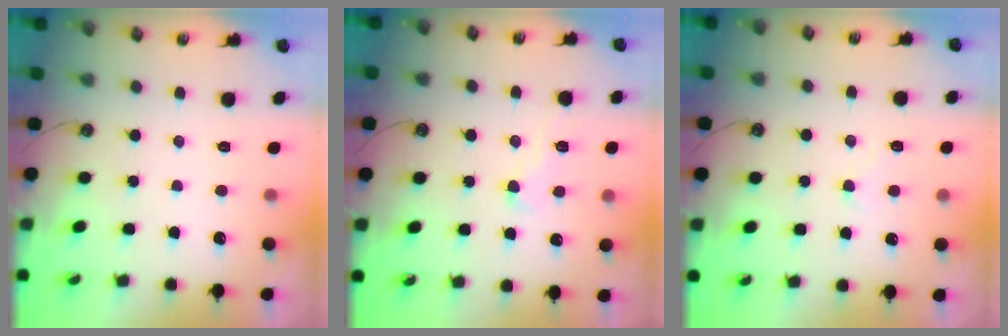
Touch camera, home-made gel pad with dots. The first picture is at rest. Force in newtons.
{"total": 1.1, "press": 0.4, "slide": 1.0}
{"total": 1.6, "press": 1.5, "slide": 0.5}